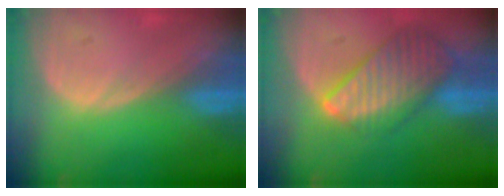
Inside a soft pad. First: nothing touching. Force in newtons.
{"total": 9.8, "press": 8.5, "slide": 4.8}